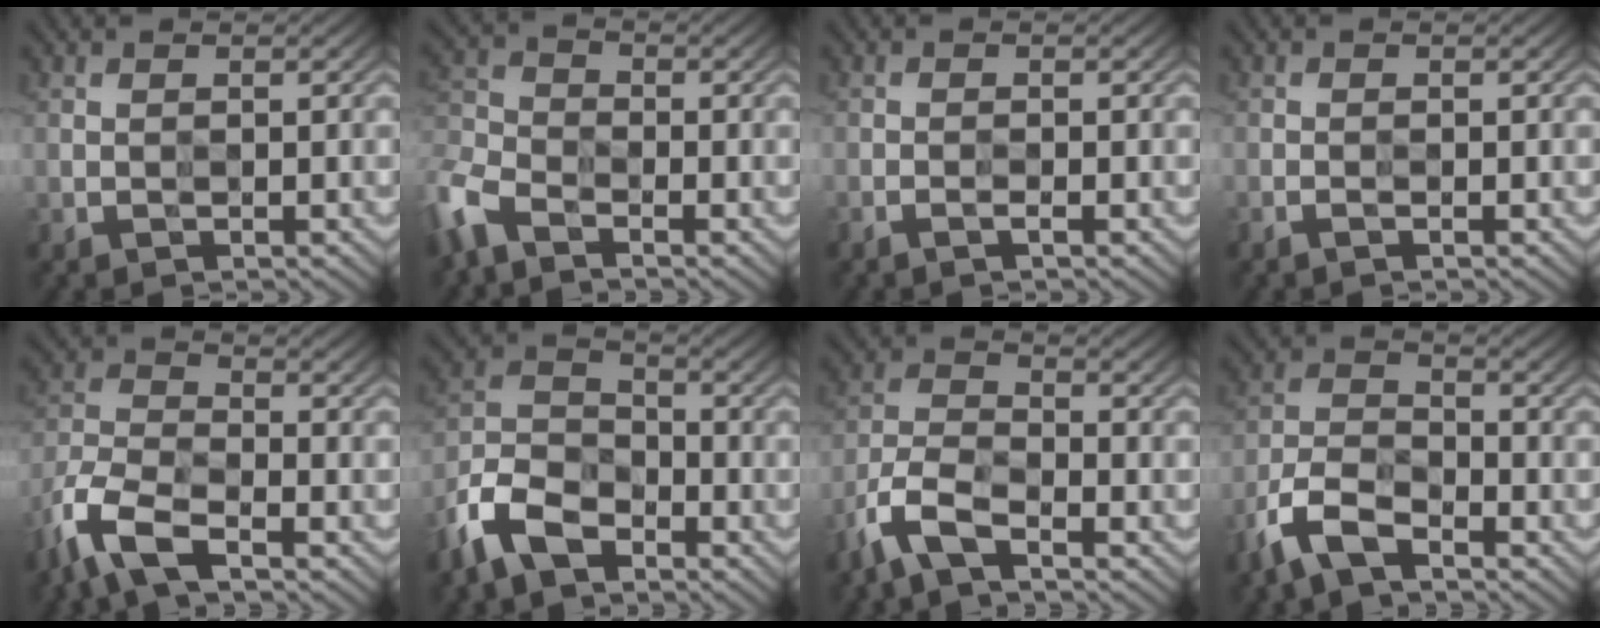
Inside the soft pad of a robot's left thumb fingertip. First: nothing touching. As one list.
[{"total": 8.1, "force": [-6.0, 4.0, 3.8], "torque": [-0.090, -0.020, -0.137]}, {"total": 0.9, "force": [-0.8, -0.1, 0.4], "torque": [-0.004, 0.000, -0.019]}, {"total": 0.6, "force": [-0.5, -0.1, 0.3], "torque": [-0.004, -0.001, -0.014]}, {"total": 9.2, "force": [-6.8, 3.3, 5.3], "torque": [-0.123, -0.015, -0.148]}, {"total": 9.3, "force": [-6.7, 4.8, 4.2], "torque": [-0.089, -0.006, -0.149]}, {"total": 7.4, "force": [-5.7, 2.5, 4.0], "torque": [-0.085, -0.007, -0.126]}, {"total": 7.9, "force": [-6.0, 3.0, 4.0], "torque": [-0.083, -0.006, -0.131]}]